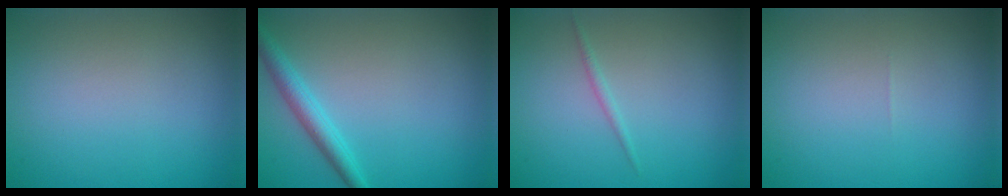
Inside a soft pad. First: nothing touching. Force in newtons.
{"total": 2.7, "press": 2.7, "slide": 0.1}
{"total": 0.7, "press": 0.7, "slide": 0.1}
{"total": 0.0}